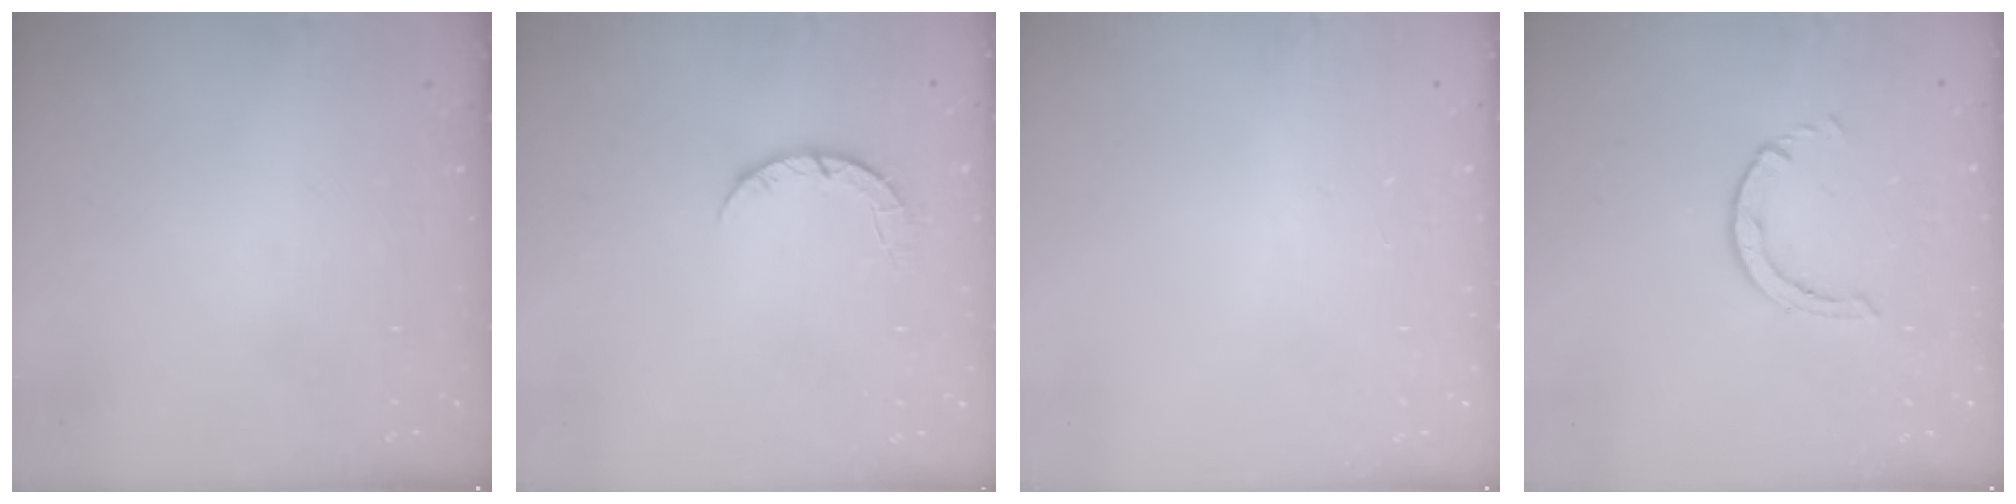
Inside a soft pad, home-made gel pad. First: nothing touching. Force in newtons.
{"total": 4.0, "press": 4.0, "slide": 0.5}
{"total": 2.6, "press": 2.6, "slide": 0.2}
{"total": 0.8, "press": 0.7, "slide": 0.2}